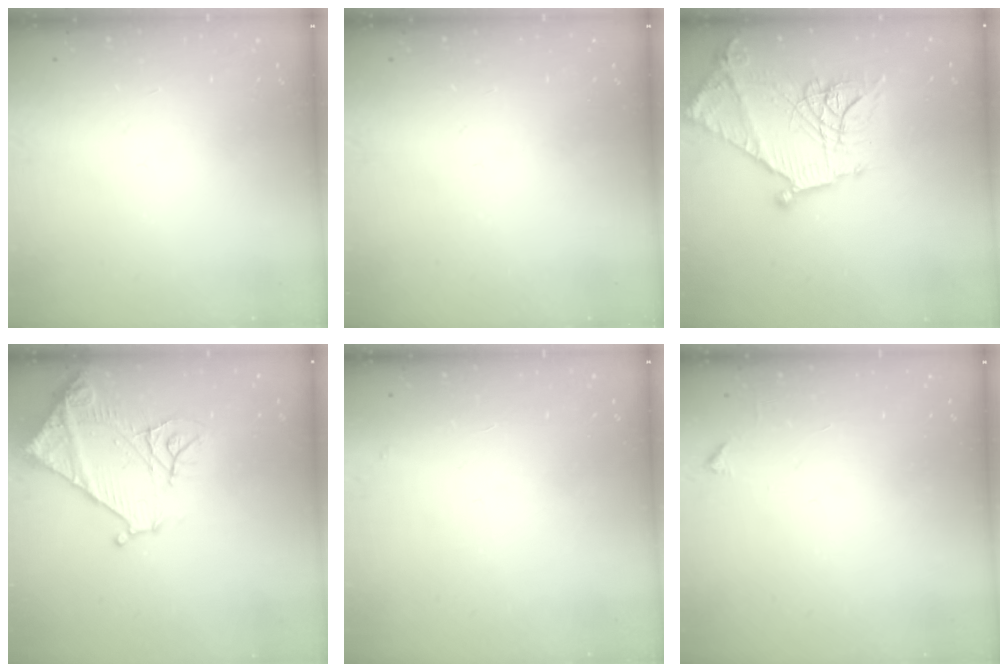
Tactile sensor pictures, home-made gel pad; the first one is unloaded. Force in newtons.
{"total": 0.0}
{"total": 21.3, "press": 21.2, "slide": 1.6}
{"total": 14.4, "press": 14.3, "slide": 1.7}
{"total": 3.8, "press": 3.8, "slide": 0.2}
{"total": 2.1, "press": 2.1, "slide": 0.3}